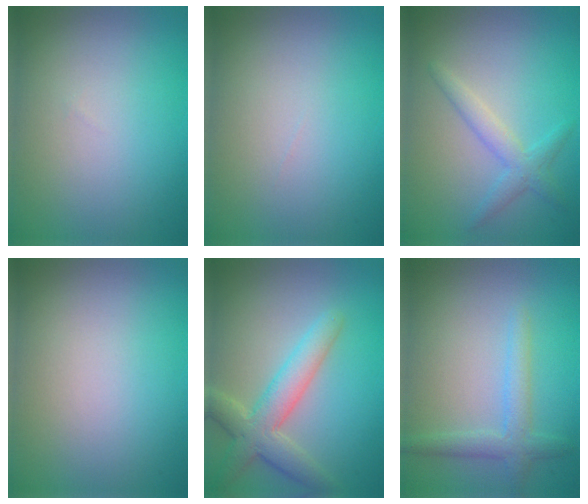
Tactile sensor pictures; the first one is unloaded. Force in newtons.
{"total": 0.0}
{"total": 2.3, "press": 2.3, "slide": 0.1}
{"total": 0.0}
{"total": 4.6, "press": 4.6, "slide": 0.4}
{"total": 2.4, "press": 2.4, "slide": 0.1}